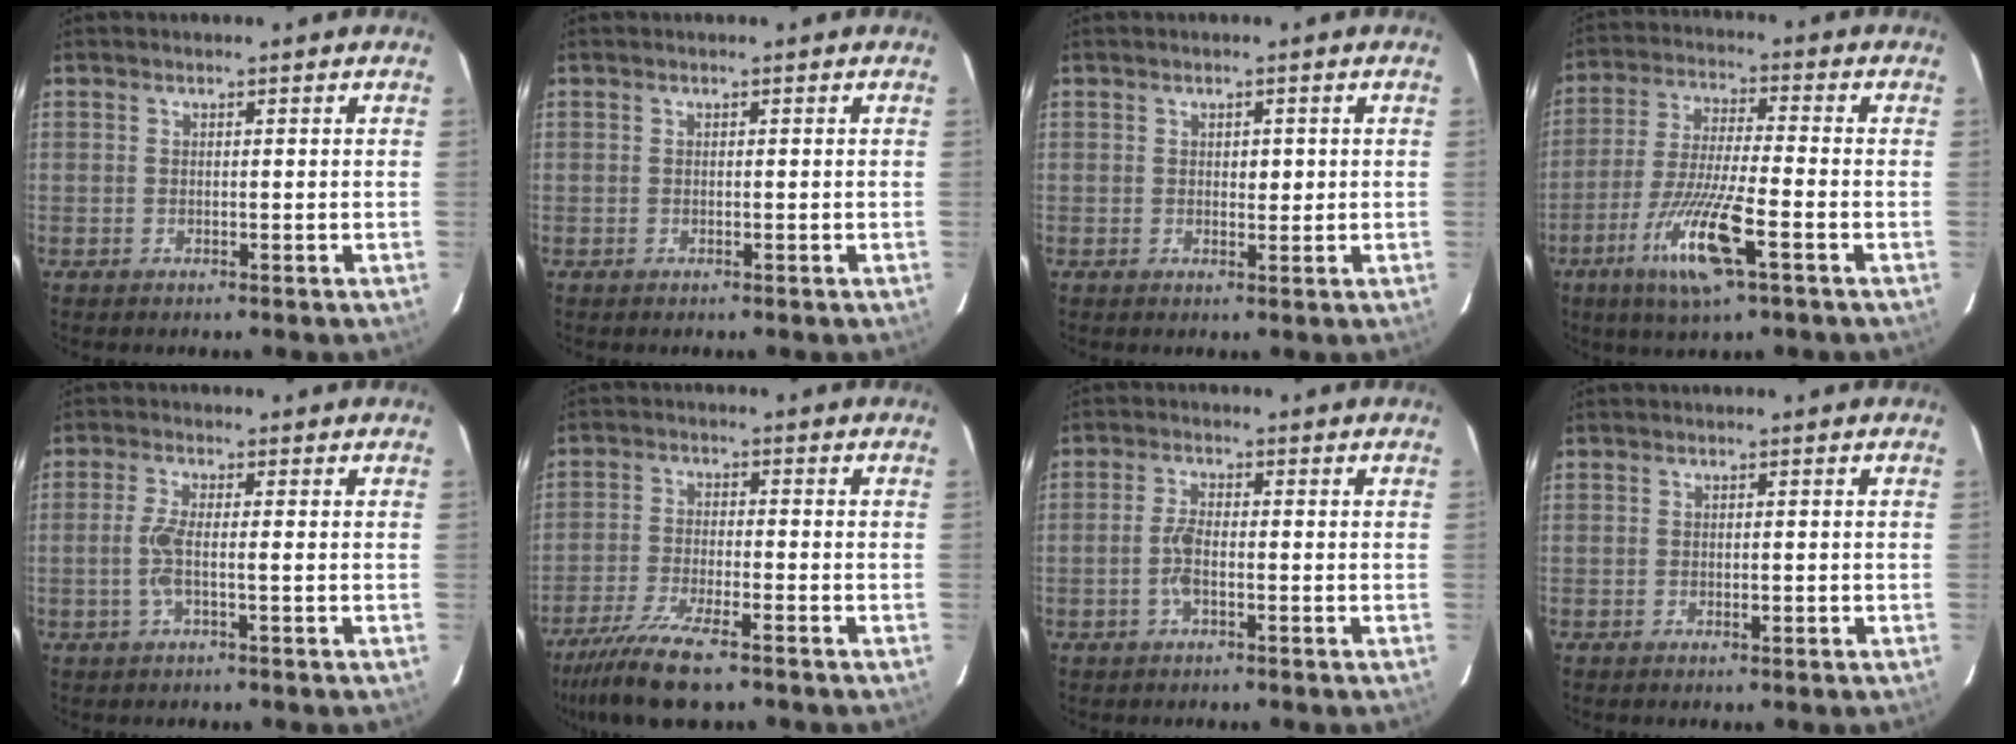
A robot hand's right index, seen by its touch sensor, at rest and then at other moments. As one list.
[{"total": 0.0}, {"total": 1.7, "force": [0.3, 1.0, 1.3], "torque": [-0.016, 0.000, 0.005]}, {"total": 12.3, "force": [-5.7, 0.8, 10.9], "torque": [-0.218, -0.025, -0.104]}, {"total": 3.3, "force": [-0.6, 0.3, 3.3], "torque": [-0.074, -0.001, -0.014]}, {"total": 9.9, "force": [-7.7, 0.9, 6.2], "torque": [-0.111, -0.027, -0.130]}, {"total": 3.1, "force": [-1.0, 0.8, 2.9], "torque": [-0.064, 0.001, -0.020]}, {"total": 0.7, "force": [-0.2, 0.2, 0.6], "torque": [-0.011, -0.001, 0.001]}]